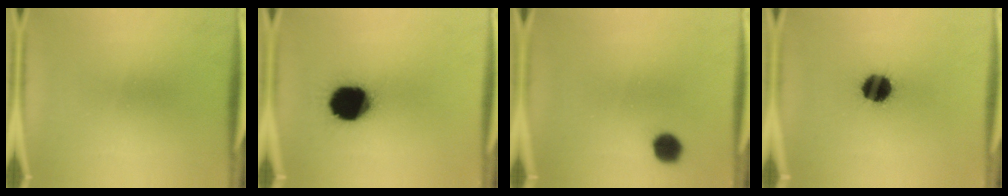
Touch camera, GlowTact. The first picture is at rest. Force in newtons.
{"total": 20.0}
{"total": 4.8}
{"total": 11.0}